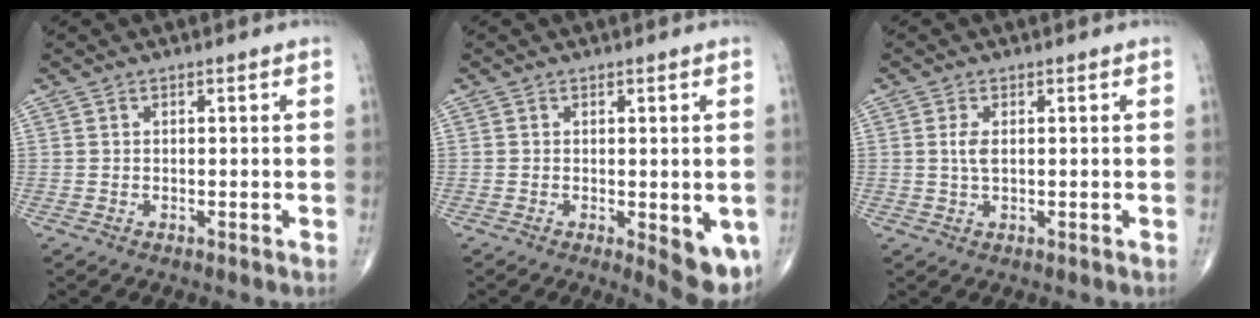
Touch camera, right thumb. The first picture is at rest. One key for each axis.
{"total": 7.4, "fx": -2.0, "fy": 2.9, "fz": 6.6, "tx": -0.065, "ty": -0.014, "tz": -0.022}
{"total": 2.3, "fx": 0.4, "fy": 1.1, "fz": 2.0, "tx": -0.044, "ty": 0.001, "tz": 0.009}